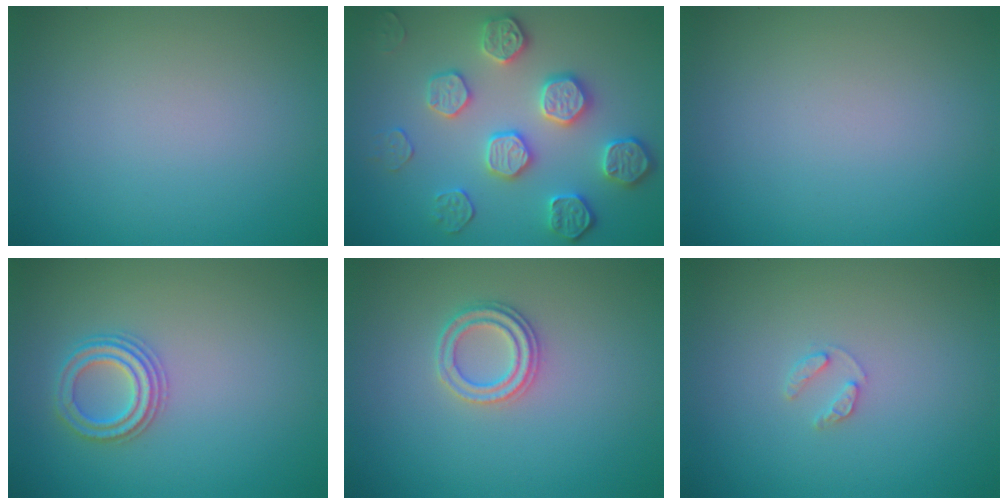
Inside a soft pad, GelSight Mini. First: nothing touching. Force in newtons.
{"total": 4.5, "press": 4.3, "slide": 1.2}
{"total": 0.0}
{"total": 2.5, "press": 2.4, "slide": 0.4}
{"total": 2.3, "press": 2.2, "slide": 0.5}
{"total": 1.1, "press": 1.1, "slide": 0.2}